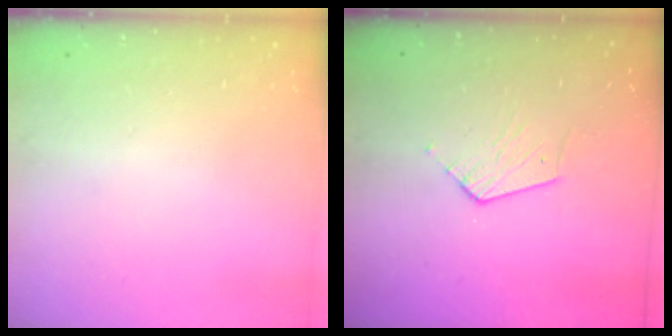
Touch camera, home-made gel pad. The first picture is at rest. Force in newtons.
{"total": 4.6, "press": 4.6, "slide": 0.4}